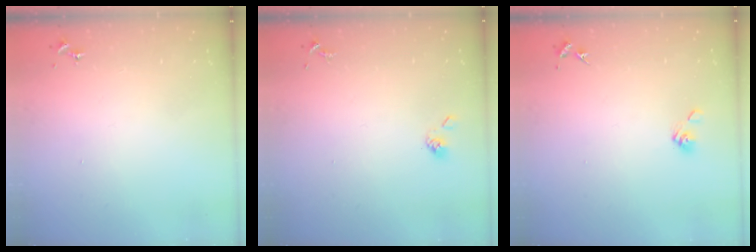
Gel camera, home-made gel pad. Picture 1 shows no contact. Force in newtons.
{"total": 3.8, "press": 3.7, "slide": 0.8}
{"total": 5.8, "press": 5.3, "slide": 2.3}